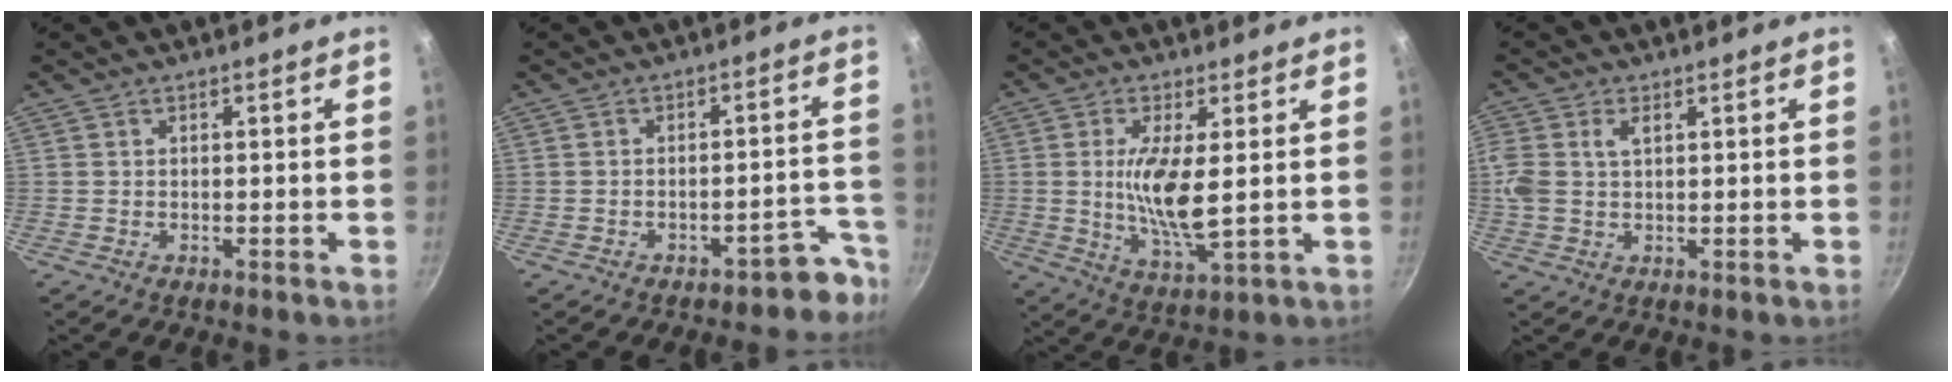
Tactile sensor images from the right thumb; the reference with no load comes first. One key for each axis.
{"total": 6.2, "fx": -4.8, "fy": 2.8, "fz": 2.7, "tx": 0.015, "ty": 0.064, "tz": -0.048}
{"total": 10.3, "fx": 0.9, "fy": 2.9, "fz": 9.8, "tx": -0.196, "ty": -0.017, "tz": 0.021}
{"total": 5.9, "fx": 1.4, "fy": 3.7, "fz": 4.3, "tx": -0.094, "ty": 0.010, "tz": 0.025}